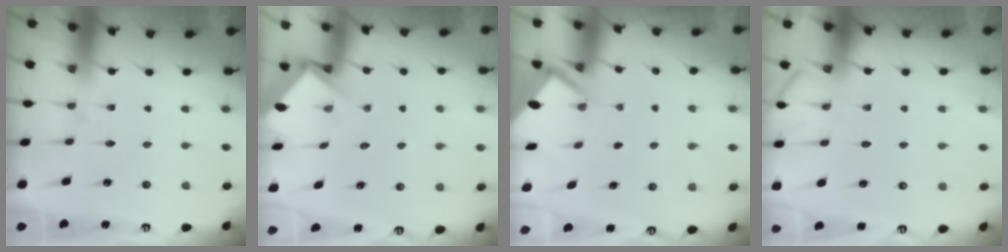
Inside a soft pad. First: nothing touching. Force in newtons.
{"total": 3.5, "press": 3.5, "slide": 0.3}
{"total": 2.5, "press": 2.5, "slide": 0.3}
{"total": 5.1, "press": 5.1, "slide": 0.5}